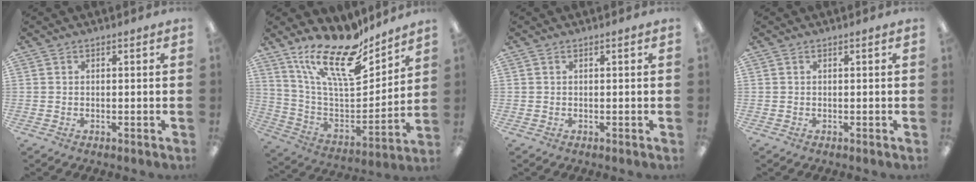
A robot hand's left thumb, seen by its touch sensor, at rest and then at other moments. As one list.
[{"total": 21.9, "force": [16.2, 7.3, 12.9], "torque": [-0.242, -0.112, 0.282]}, {"total": 0.0}, {"total": 0.0}]